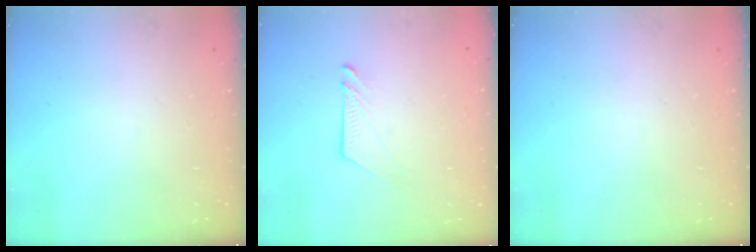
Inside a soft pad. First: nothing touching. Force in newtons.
{"total": 4.8, "press": 4.7, "slide": 0.6}
{"total": 0.0}